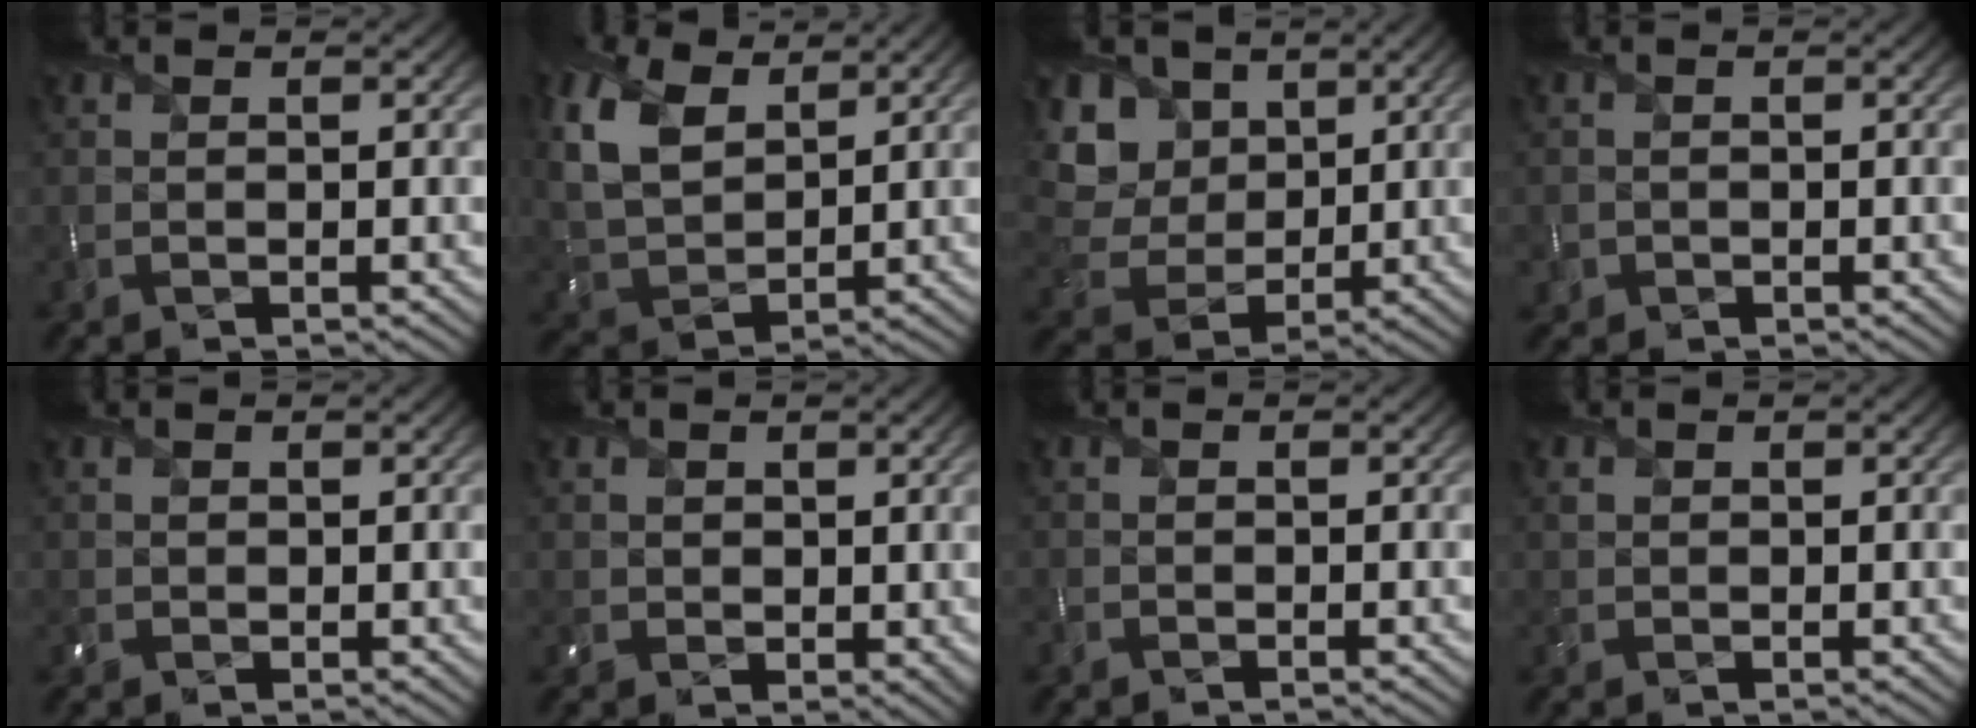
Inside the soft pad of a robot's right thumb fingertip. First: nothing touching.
{"total": 10.1, "force": [5.0, 6.0, 6.4], "torque": [-0.189, 0.016, 0.103]}
{"total": 11.1, "force": [4.3, 8.6, 5.6], "torque": [-0.184, 0.025, 0.092]}
{"total": 1.2, "force": [-0.5, 1.1, 0.1], "torque": [0.002, -0.006, -0.012]}
{"total": 1.1, "force": [0.5, 0.9, 0.4], "torque": [-0.015, 0.001, 0.011]}
{"total": 2.5, "force": [1.0, 2.0, 1.0], "torque": [-0.032, -0.007, 0.019]}
{"total": 0.5, "force": [-0.4, 0.3, 0.1], "torque": [-0.002, -0.003, -0.007]}
{"total": 1.0, "force": [0.5, 0.8, 0.3], "torque": [-0.011, 0.000, 0.011]}